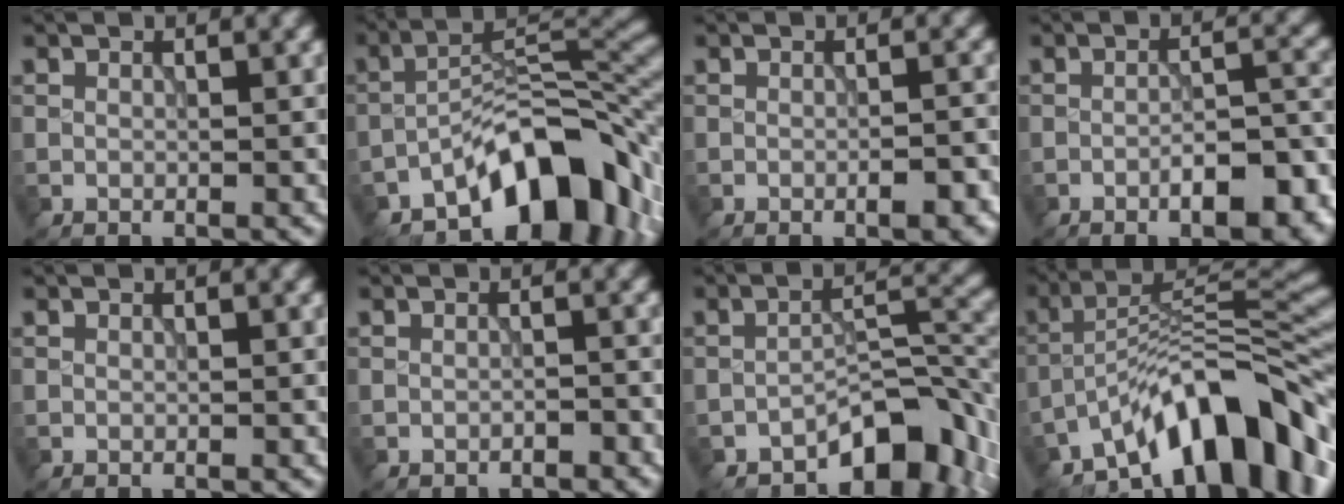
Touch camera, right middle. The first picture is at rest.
{"total": 11.2, "force": [-6.5, 5.0, 7.6], "torque": [-0.090, 0.010, -0.124]}
{"total": 2.3, "force": [-0.9, 0.6, 2.0], "torque": [-0.025, 0.004, -0.012]}
{"total": 6.7, "force": [-3.4, 2.3, 5.3], "torque": [-0.070, 0.007, -0.047]}
{"total": 0.0}
{"total": 0.8, "force": [-0.7, 0.2, 0.3], "torque": [-0.004, 0.004, -0.015]}
{"total": 7.4, "force": [-4.7, 3.1, 4.8], "torque": [-0.051, 0.010, -0.077]}
{"total": 12.6, "force": [-8.1, 4.5, 8.5], "torque": [-0.113, 0.024, -0.150]}